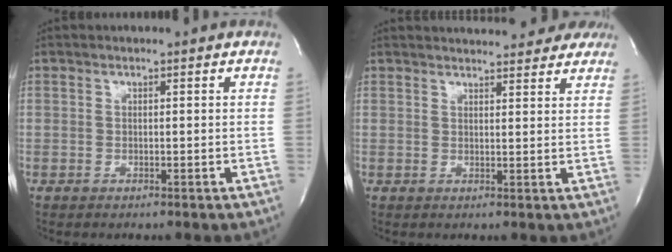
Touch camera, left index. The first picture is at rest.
{"total": 14.7, "force": [13.8, 2.8, 4.3], "torque": [-0.050, 0.019, 0.162]}